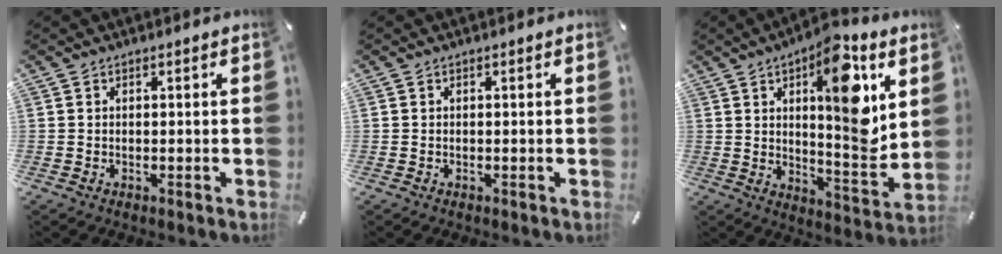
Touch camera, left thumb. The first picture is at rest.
{"total": 0.0}
{"total": 16.6, "force": [6.6, 5.7, 14.1], "torque": [-0.186, -0.045, 0.100]}